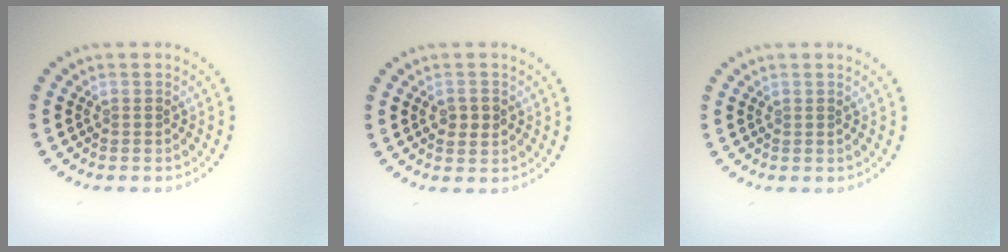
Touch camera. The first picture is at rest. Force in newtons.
{"total": 2.0, "press": 2.0, "slide": 0.0}
{"total": 0.0}